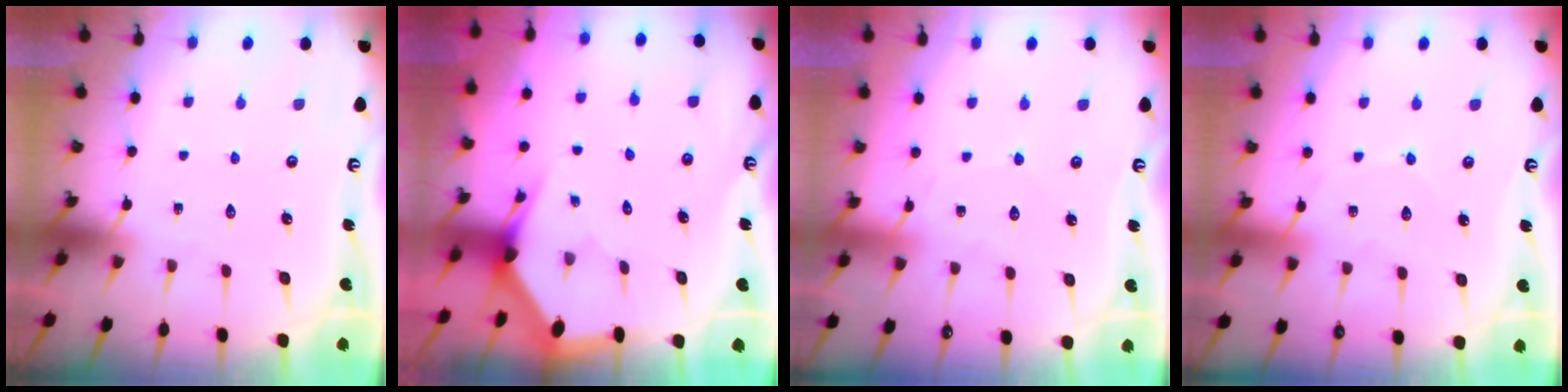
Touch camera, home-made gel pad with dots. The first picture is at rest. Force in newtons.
{"total": 2.9, "press": 2.9, "slide": 0.1}
{"total": 3.6, "press": 3.6, "slide": 0.5}
{"total": 3.9, "press": 3.9, "slide": 0.4}